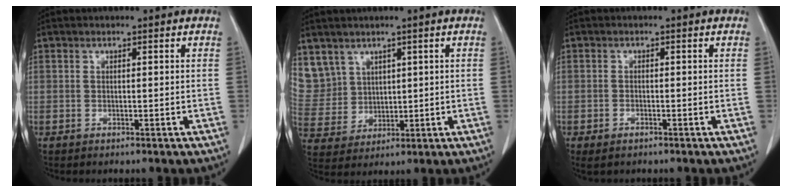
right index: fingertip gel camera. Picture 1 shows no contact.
{"total": 11.5, "force": [5.7, 9.8, 1.9], "torque": [-0.077, 0.039, 0.146]}
{"total": 2.1, "force": [-1.3, 0.9, 1.3], "torque": [-0.025, -0.003, -0.017]}